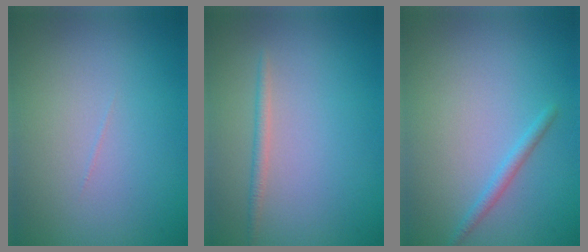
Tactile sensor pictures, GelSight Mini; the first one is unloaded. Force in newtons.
{"total": 1.1, "press": 1.1, "slide": 0.1}
{"total": 1.3, "press": 1.2, "slide": 0.1}